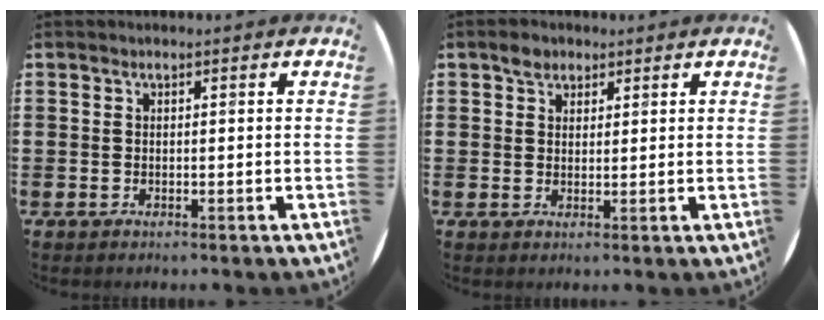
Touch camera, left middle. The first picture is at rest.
{"total": 2.2, "force": [1.8, 1.3, 0.5], "torque": [0.005, -0.002, 0.031]}